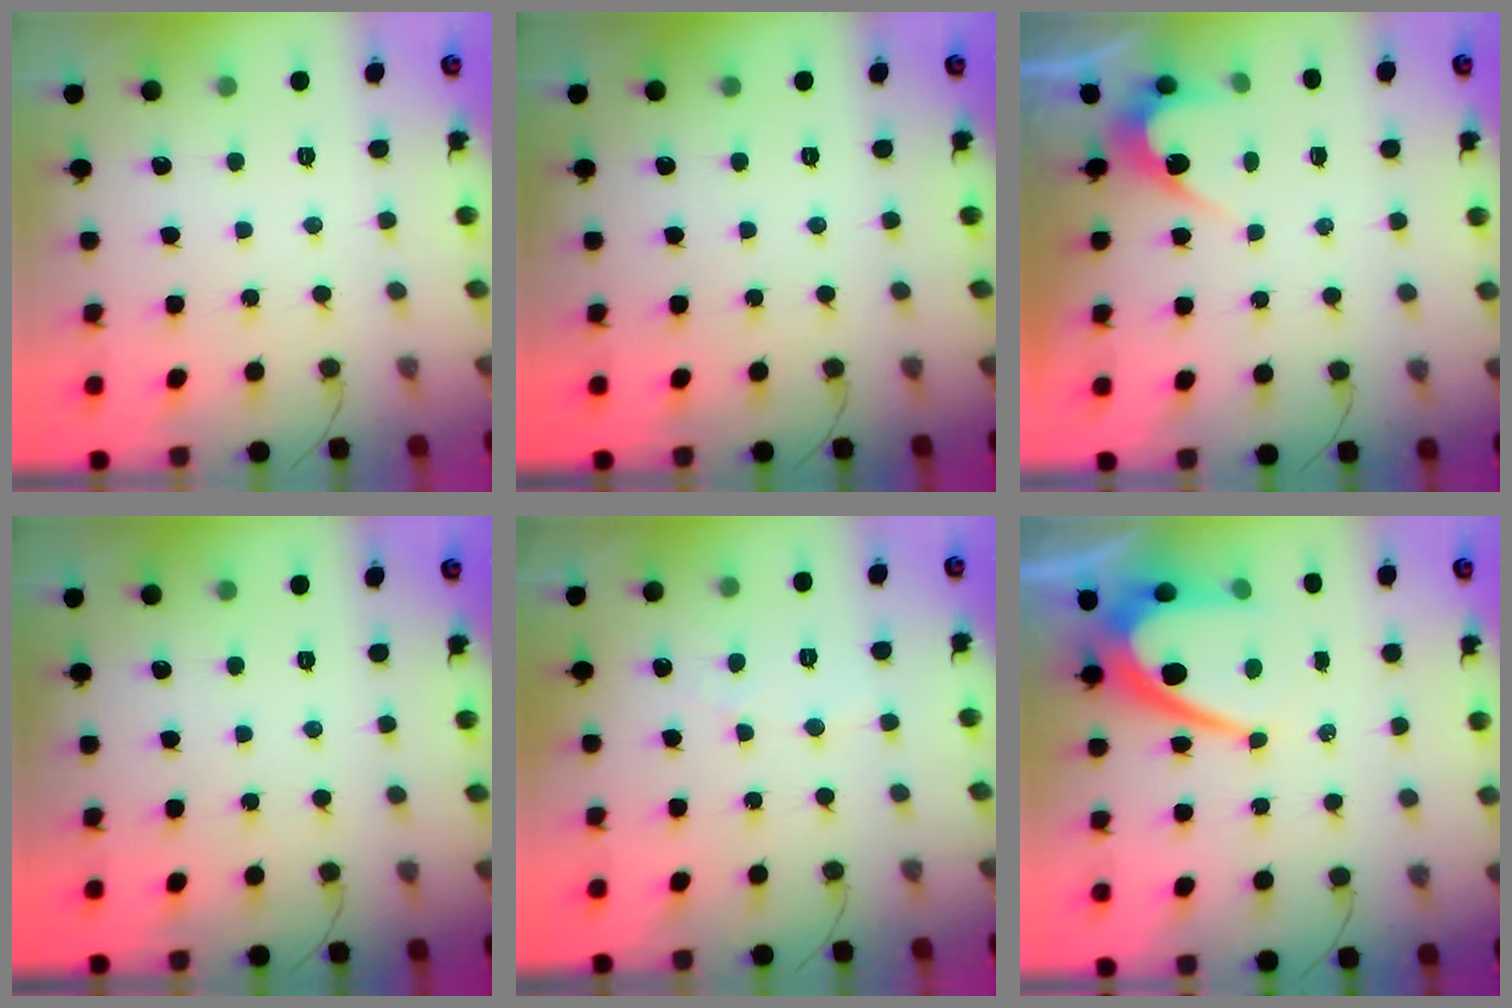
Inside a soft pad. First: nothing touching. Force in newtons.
{"total": 0.0}
{"total": 2.9, "press": 2.9, "slide": 0.1}
{"total": 0.0}
{"total": 2.8, "press": 2.8, "slide": 0.2}
{"total": 11.8, "press": 11.8, "slide": 0.8}